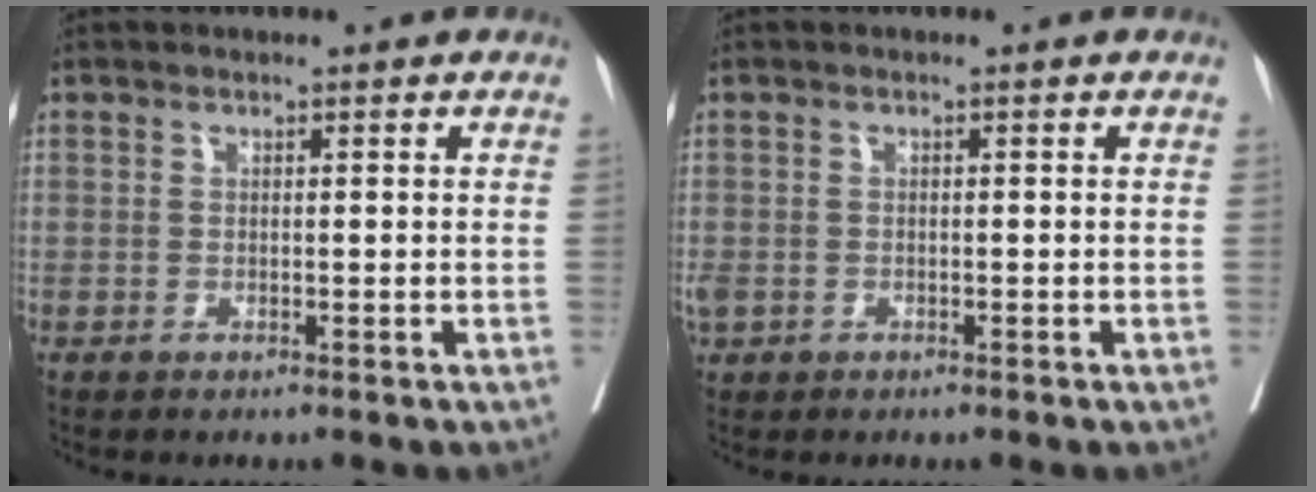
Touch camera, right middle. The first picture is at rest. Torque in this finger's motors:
{"motor_torque": [1.44, -0.70, 0.72, 0.21]}